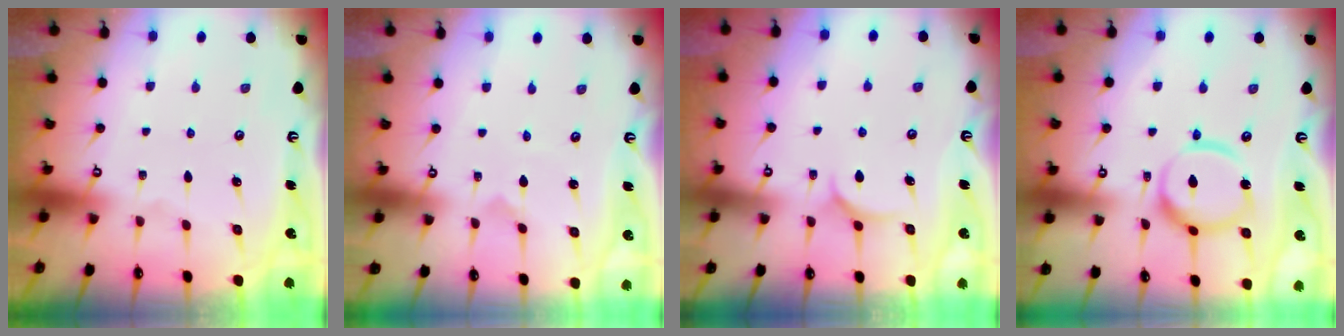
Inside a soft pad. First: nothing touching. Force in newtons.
{"total": 0.0}
{"total": 6.0, "press": 6.0, "slide": 0.4}
{"total": 13.7, "press": 13.7, "slide": 1.3}